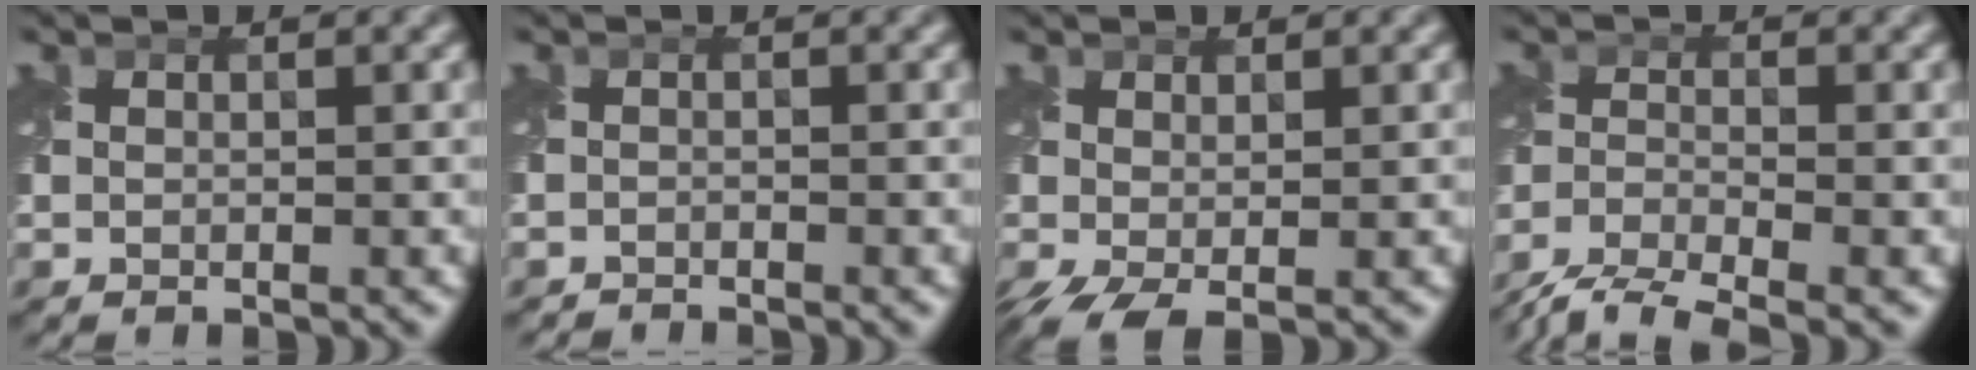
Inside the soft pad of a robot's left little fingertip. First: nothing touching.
{"total": 1.5, "force": [-1.5, 0.1, -0.1], "torque": [0.006, -0.011, -0.030]}
{"total": 2.8, "force": [-0.8, 1.1, 2.4], "torque": [-0.060, -0.007, -0.016]}
{"total": 6.9, "force": [-6.0, 1.4, 3.0], "torque": [-0.067, -0.029, -0.115]}